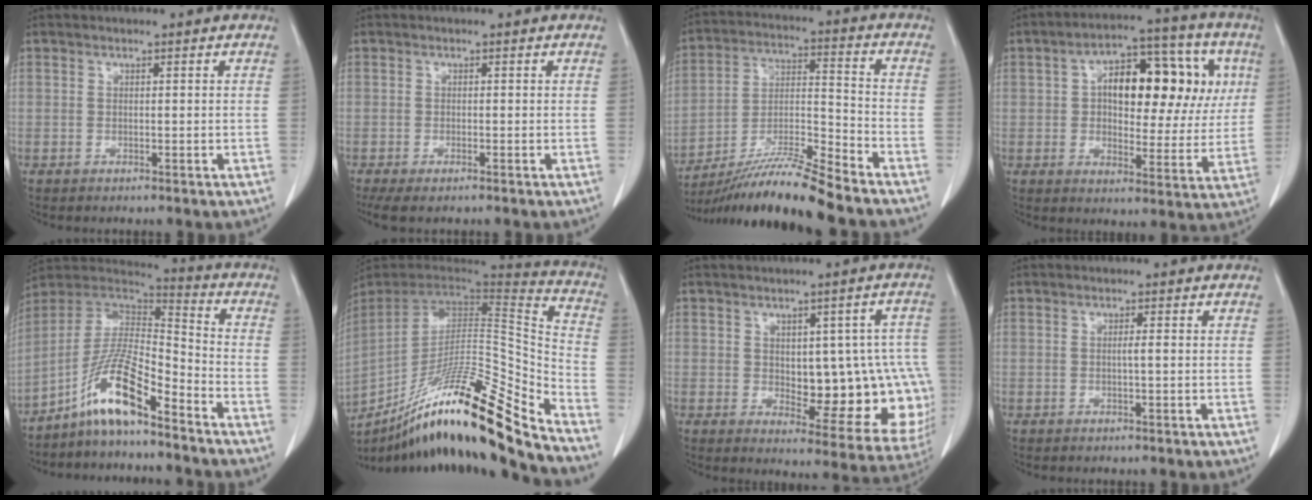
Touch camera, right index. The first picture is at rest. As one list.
[{"total": 4.2, "force": [-3.1, 1.1, 2.6], "torque": [-0.044, -0.009, -0.049]}, {"total": 14.3, "force": [-12.5, -1.3, 7.0], "torque": [-0.124, -0.009, -0.226]}, {"total": 17.0, "force": [3.9, 8.0, 14.5], "torque": [-0.202, 0.046, 0.056]}, {"total": 12.2, "force": [-8.3, 1.6, 8.8], "torque": [-0.172, 0.013, -0.155]}, {"total": 26.8, "force": [-19.5, 0.6, 18.5], "torque": [-0.260, -0.018, -0.334]}, {"total": 15.4, "force": [-0.6, 6.6, 13.9], "torque": [-0.131, 0.016, 0.012]}, {"total": 0.9, "force": [-0.1, -0.1, 0.9], "torque": [-0.016, 0.000, -0.002]}]